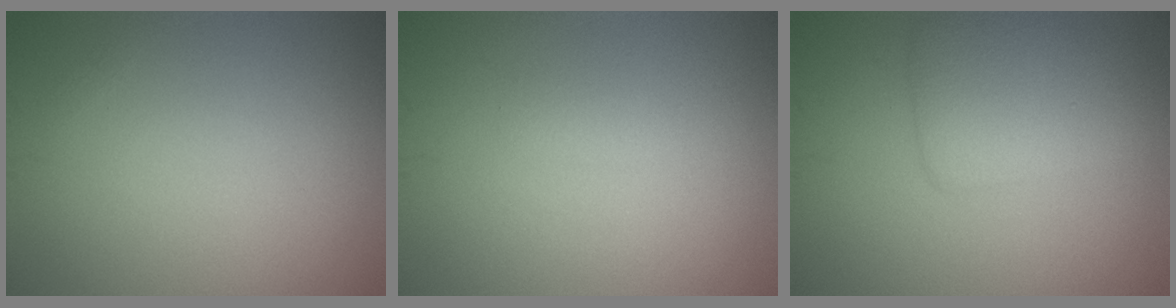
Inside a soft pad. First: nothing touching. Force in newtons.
{"total": 0.7, "press": 0.7, "slide": 0.1}
{"total": 4.2, "press": 4.2, "slide": 0.2}